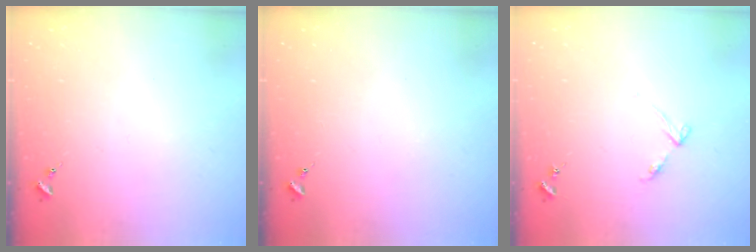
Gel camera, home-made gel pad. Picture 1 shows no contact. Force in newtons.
{"total": 0.0}
{"total": 3.6, "press": 3.5, "slide": 0.4}